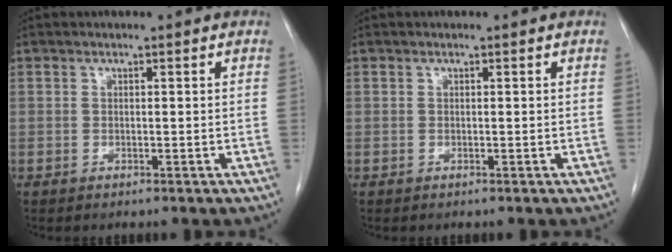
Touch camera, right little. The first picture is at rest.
{"total": 0.0}